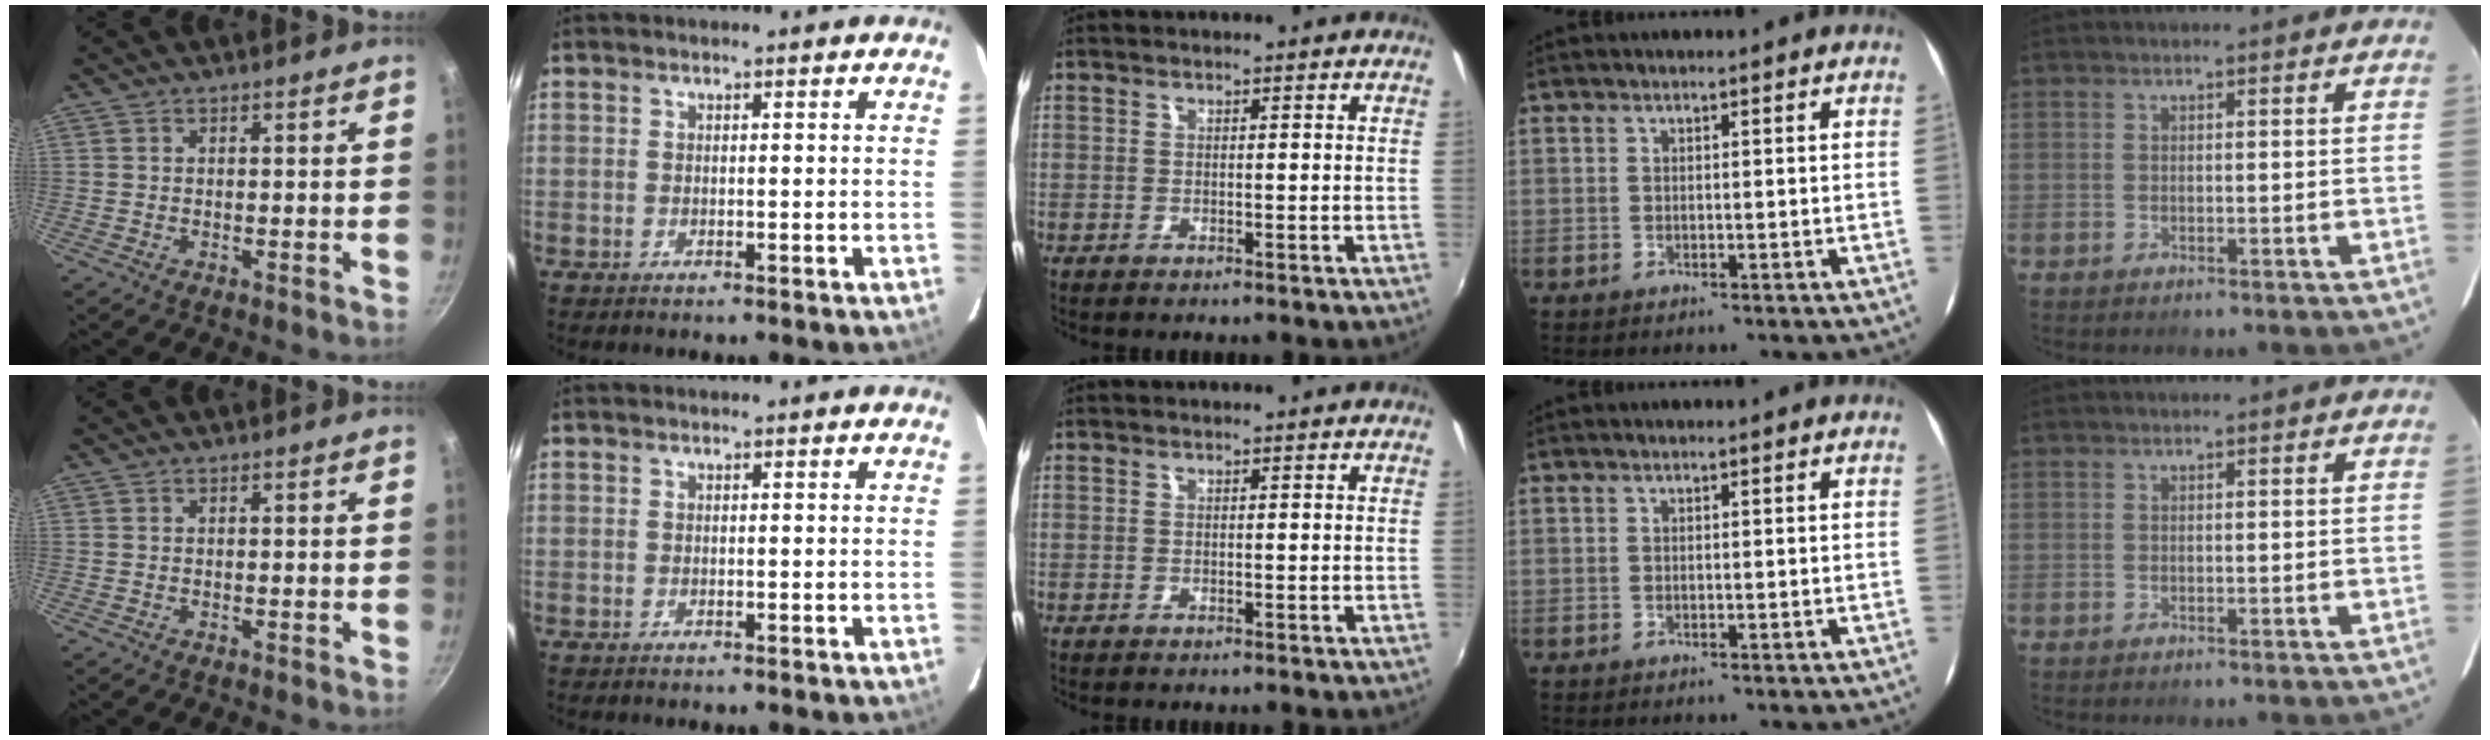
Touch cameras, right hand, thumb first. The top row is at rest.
{}